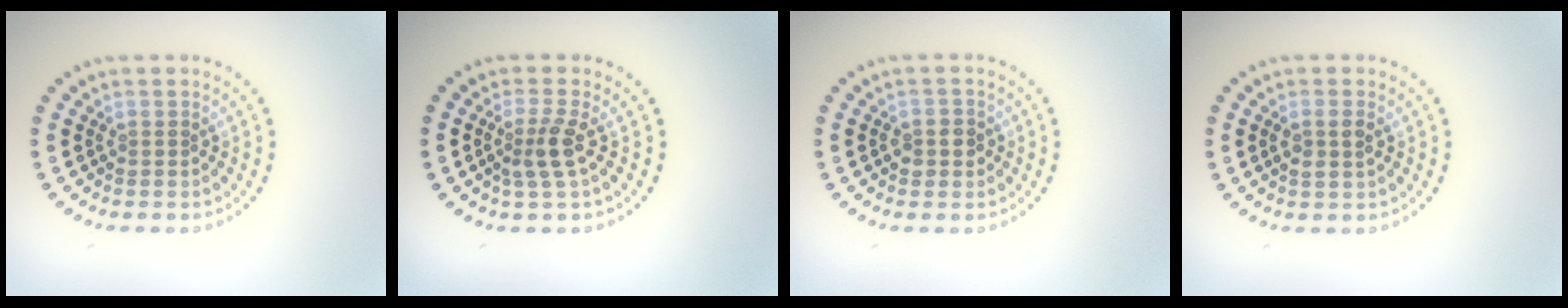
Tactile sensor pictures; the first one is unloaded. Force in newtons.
{"total": 2.3, "press": 1.8, "slide": 1.4}
{"total": 1.7, "press": 1.5, "slide": 0.7}
{"total": 1.6, "press": 1.6, "slide": 0.4}